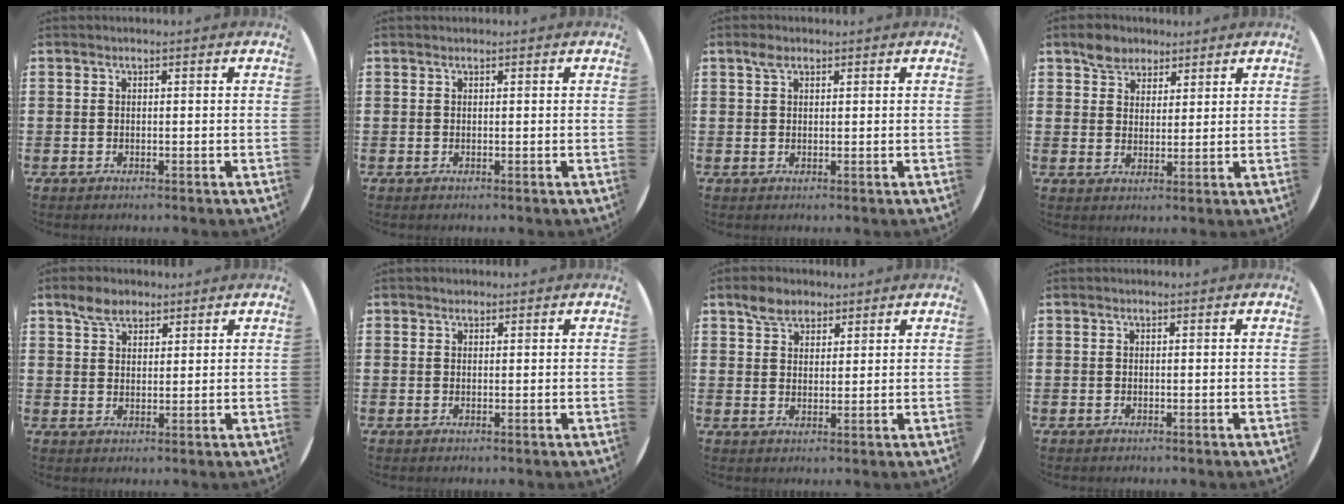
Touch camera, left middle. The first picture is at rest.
{"total": 0.0}
{"total": 1.5, "force": [1.0, 0.8, 0.9], "torque": [-0.012, 0.002, 0.016]}
{"total": 3.7, "force": [2.9, 2.2, 0.4], "torque": [-0.009, 0.007, 0.057]}
{"total": 3.9, "force": [3.0, 2.1, 1.3], "torque": [-0.024, 0.005, 0.056]}
{"total": 0.6, "force": [0.5, 0.3, -0.1], "torque": [0.002, 0.004, 0.010]}
{"total": 3.9, "force": [3.0, 2.2, 0.9], "torque": [-0.011, 0.002, 0.055]}
{"total": 0.0}